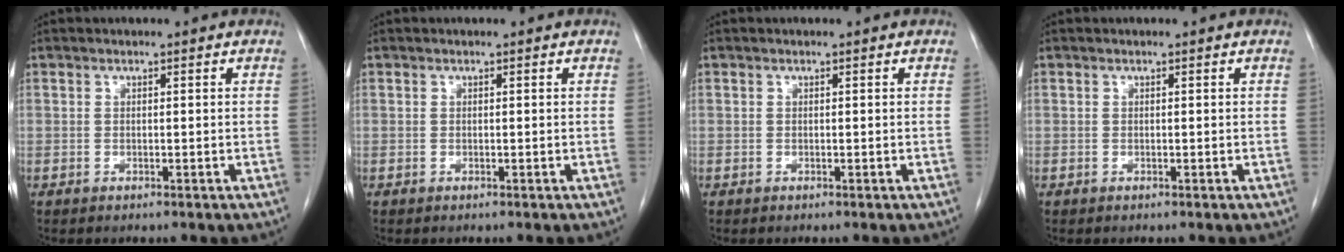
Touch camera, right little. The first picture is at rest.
{"total": 0.0}
{"total": 0.0}
{"total": 0.0}